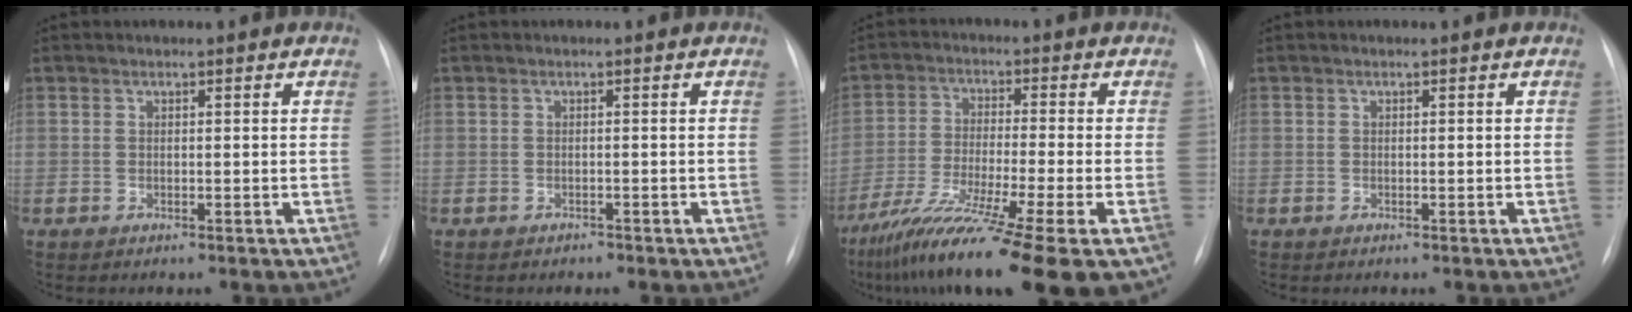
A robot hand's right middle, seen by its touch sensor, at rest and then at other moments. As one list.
[{"total": 0.6, "force": [-0.6, 0.3, 0.0], "torque": [-0.006, -0.001, -0.010]}, {"total": 17.2, "force": [-11.1, 0.4, 13.2], "torque": [-0.218, -0.050, -0.187]}, {"total": 0.0}]